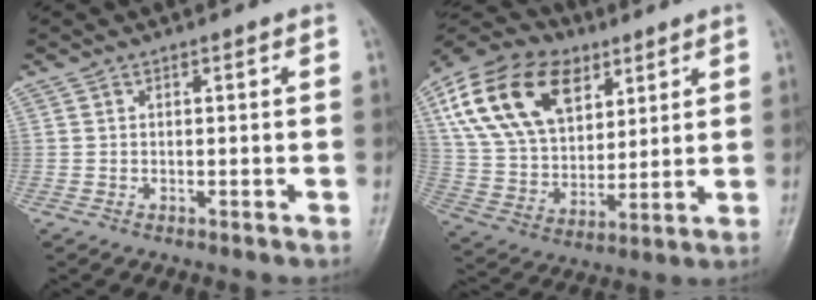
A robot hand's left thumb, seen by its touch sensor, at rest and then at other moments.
{"total": 21.9, "force": [9.3, 14.3, 13.8], "torque": [-0.240, -0.010, 0.167]}